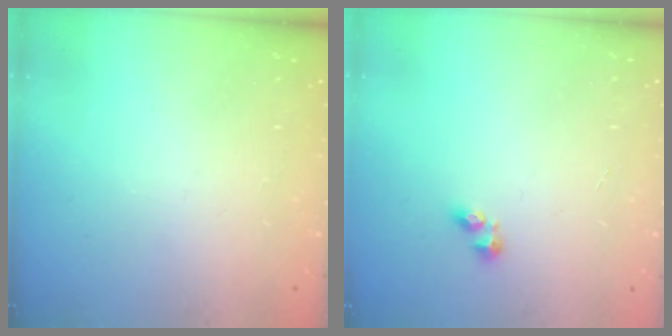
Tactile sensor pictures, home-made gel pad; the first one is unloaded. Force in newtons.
{"total": 3.5, "press": 3.5, "slide": 0.5}